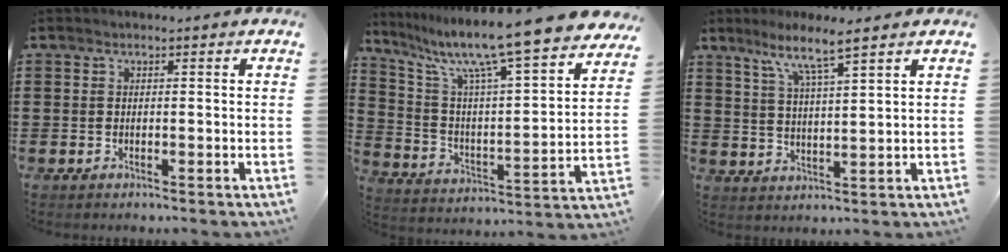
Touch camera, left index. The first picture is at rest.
{"total": 11.8, "force": [9.8, -0.2, 6.7], "torque": [-0.156, -0.076, 0.156]}
{"total": 6.0, "force": [4.6, -0.2, 3.9], "torque": [-0.090, -0.016, 0.078]}